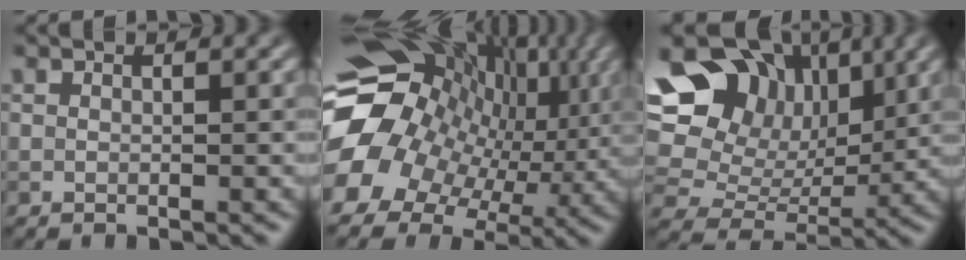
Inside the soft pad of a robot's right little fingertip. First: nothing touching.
{"total": 18.5, "force": [0.8, 15.0, 10.8], "torque": [-0.197, -0.018, 0.019]}
{"total": 13.4, "force": [6.5, 9.5, 6.8], "torque": [-0.138, 0.055, 0.111]}